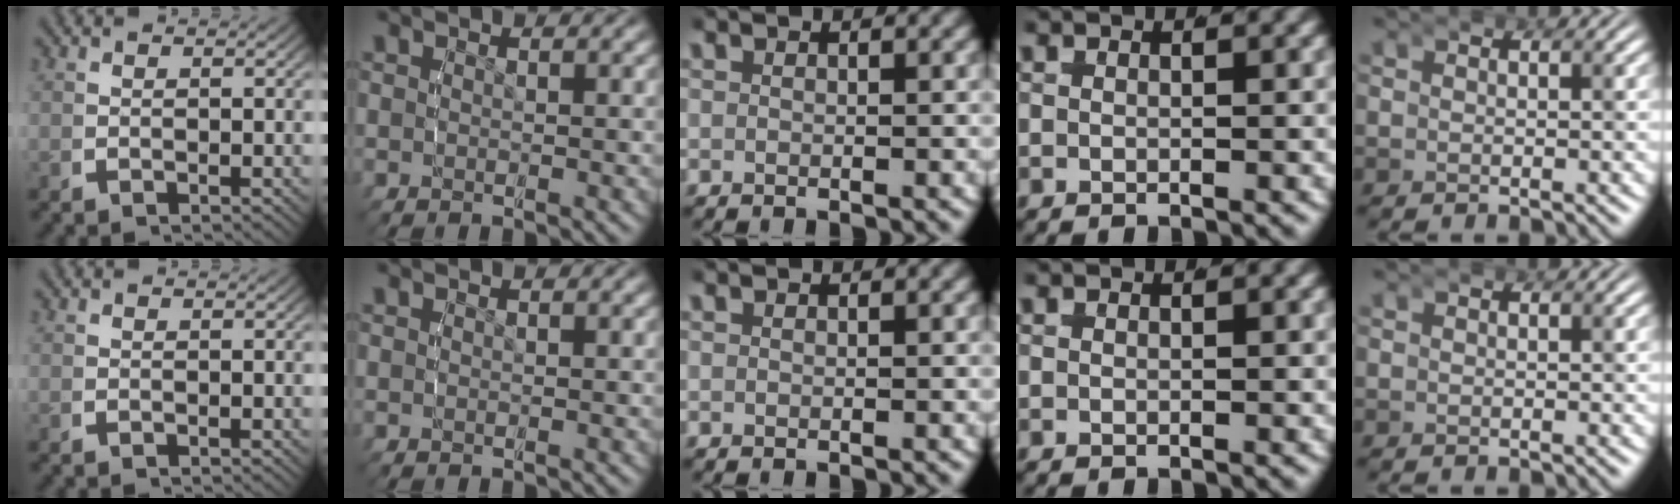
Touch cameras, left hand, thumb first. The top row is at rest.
{}